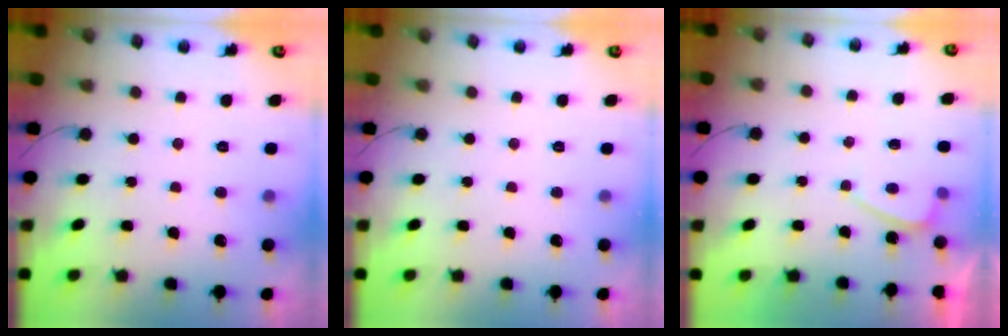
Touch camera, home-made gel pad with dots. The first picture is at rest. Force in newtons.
{"total": 0.0}
{"total": 0.6, "press": 0.4, "slide": 0.5}